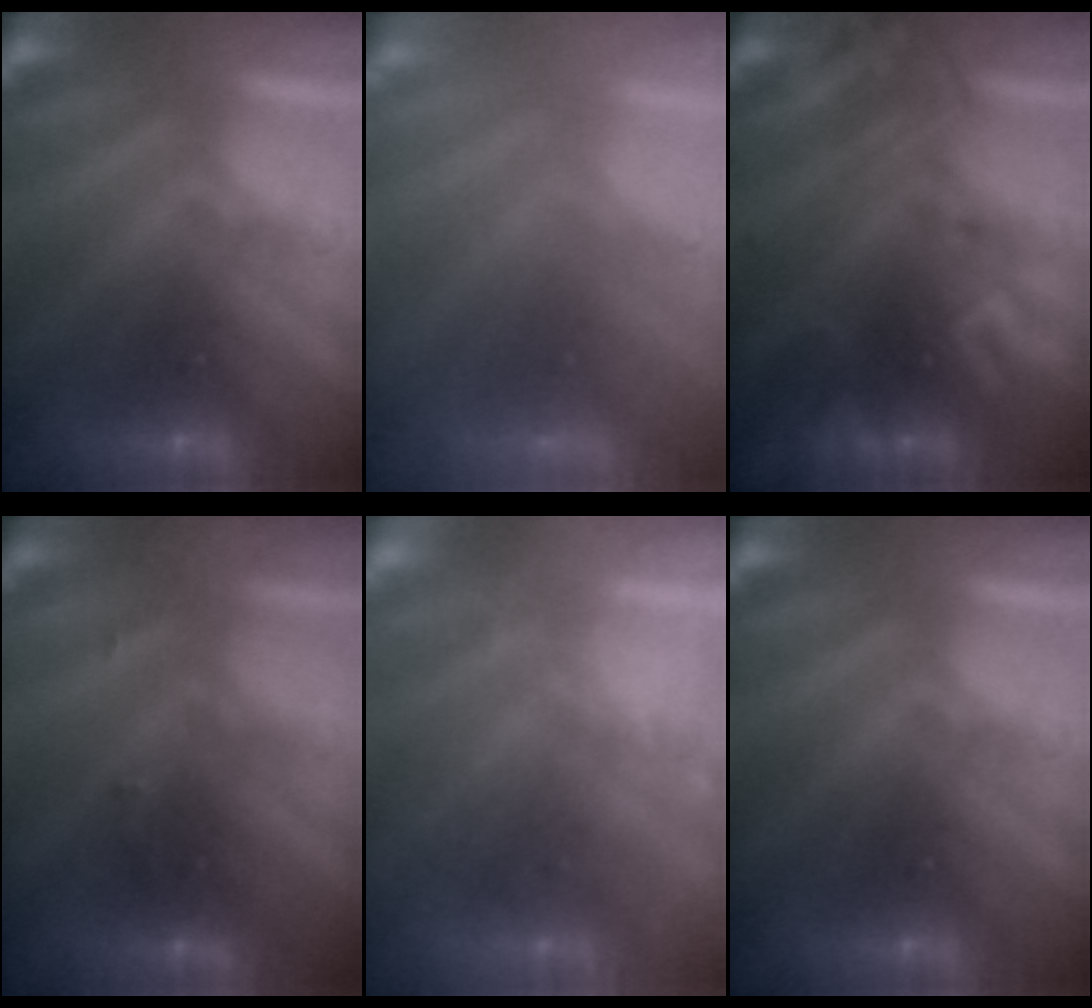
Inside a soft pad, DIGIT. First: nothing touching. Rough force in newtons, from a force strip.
{"total": 6.4}
{"total": 2.4}
{"total": 2.7}
{"total": 2.4}
{"total": 0.0}